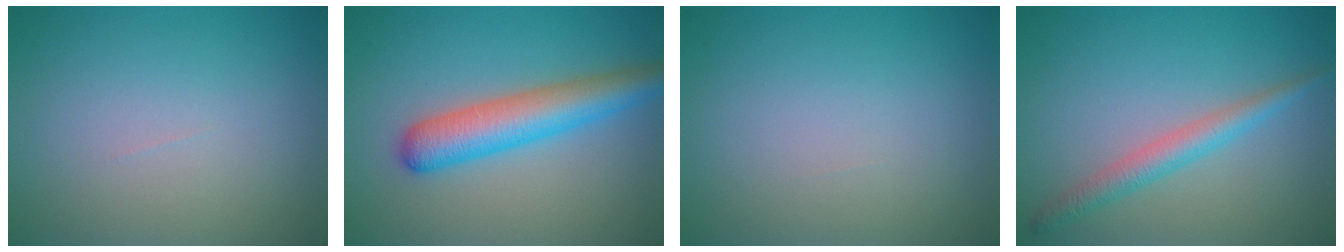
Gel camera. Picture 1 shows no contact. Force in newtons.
{"total": 5.5, "press": 5.5, "slide": 0.2}
{"total": 0.0}
{"total": 2.6, "press": 2.6, "slide": 0.1}